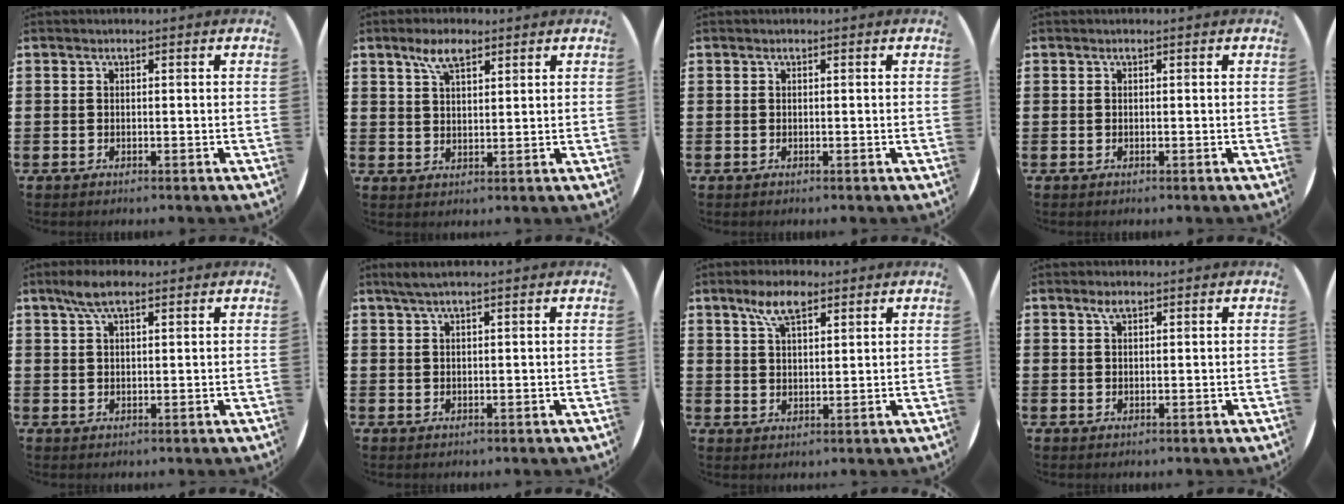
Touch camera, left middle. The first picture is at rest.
{"total": 4.7, "force": [3.2, 1.9, 2.9], "torque": [-0.055, 0.004, 0.055]}
{"total": 0.0}
{"total": 0.0}
{"total": 4.2, "force": [2.7, 1.4, 3.0], "torque": [-0.056, 0.004, 0.046]}
{"total": 1.6, "force": [1.1, -0.1, 1.2], "torque": [-0.023, 0.001, 0.019]}
{"total": 5.5, "force": [3.6, 2.2, 3.5], "torque": [-0.069, 0.004, 0.063]}
{"total": 1.4, "force": [0.9, 0.6, 1.0], "torque": [-0.013, 0.000, 0.014]}